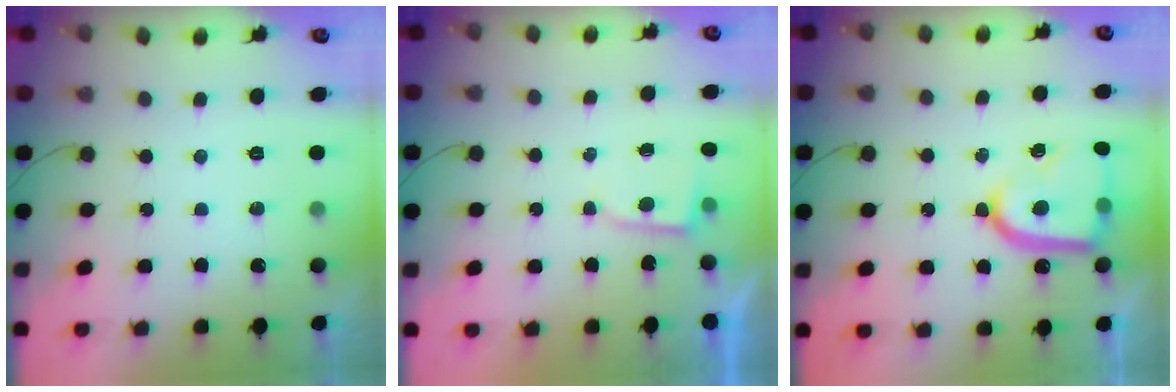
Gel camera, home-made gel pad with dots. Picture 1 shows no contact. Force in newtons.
{"total": 2.1, "press": 2.1, "slide": 0.3}
{"total": 16.3, "press": 16.2, "slide": 1.7}